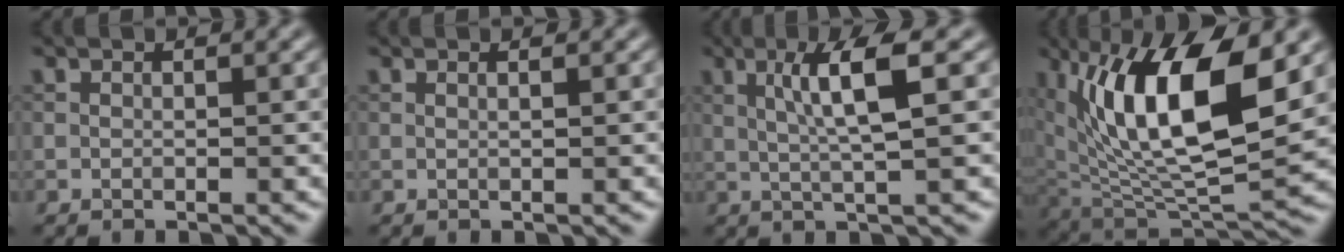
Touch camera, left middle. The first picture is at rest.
{"total": 0.8, "force": [0.4, 0.3, 0.6], "torque": [-0.004, -0.004, -0.001]}
{"total": 4.7, "force": [1.0, 0.3, 4.6], "torque": [-0.087, 0.005, 0.022]}
{"total": 12.3, "force": [4.1, 4.7, 10.6], "torque": [-0.181, -0.005, 0.078]}